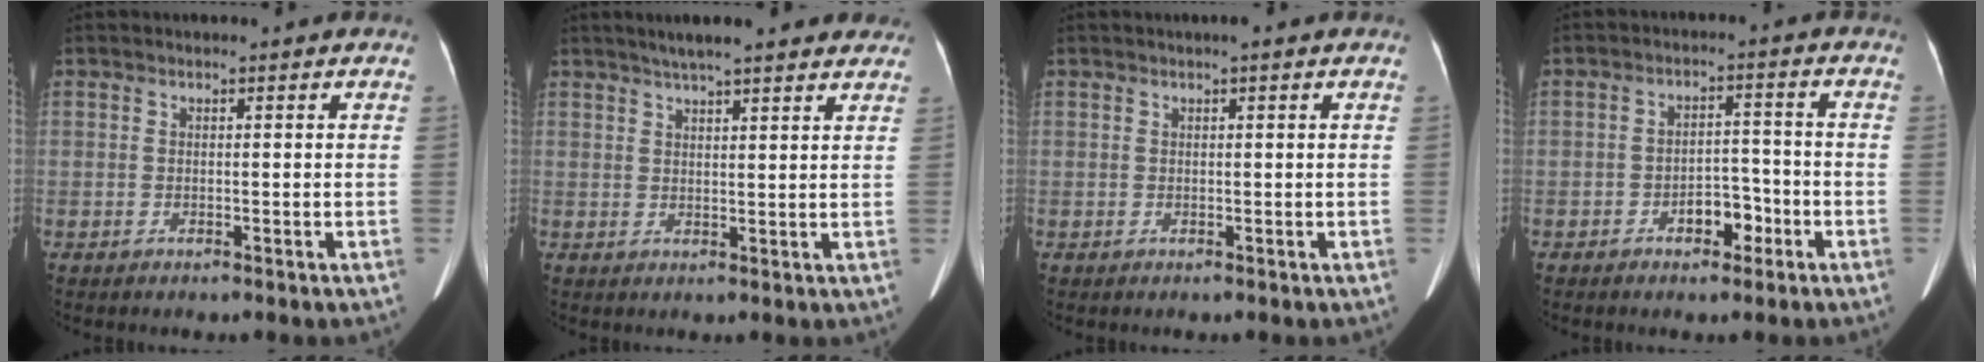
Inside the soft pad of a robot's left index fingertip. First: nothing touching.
{"total": 13.4, "force": [11.3, 2.0, 6.9], "torque": [-0.095, 0.033, 0.143]}
{"total": 0.9, "force": [0.5, 0.0, 0.7], "torque": [-0.013, 0.005, 0.005]}
{"total": 4.4, "force": [-2.4, 2.4, 2.8], "torque": [-0.042, 0.016, -0.037]}